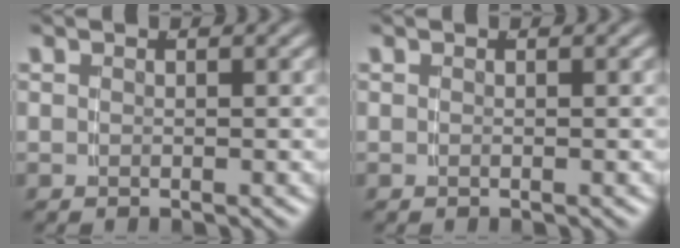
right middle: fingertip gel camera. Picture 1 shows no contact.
{"total": 0.0}